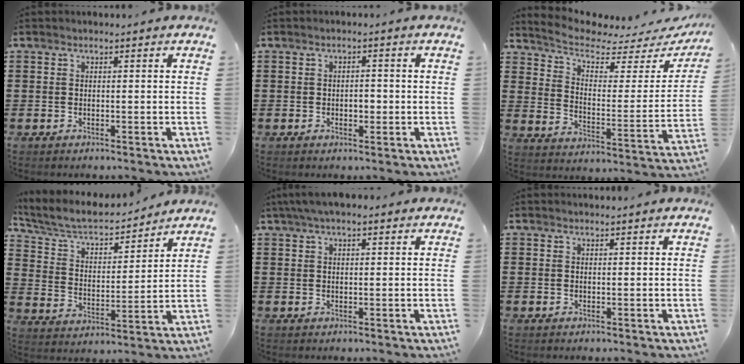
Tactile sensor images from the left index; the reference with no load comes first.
{"total": 2.0, "force": [-0.3, 1.1, 1.6], "torque": [-0.033, 0.004, -0.008]}
{"total": 5.3, "force": [4.6, 1.4, 2.3], "torque": [-0.072, -0.037, 0.075]}
{"total": 6.3, "force": [5.5, 1.8, 2.5], "torque": [-0.075, -0.034, 0.091]}
{"total": 3.0, "force": [2.0, 1.0, 2.1], "torque": [-0.044, 0.008, 0.035]}
{"total": 0.6, "force": [0.6, 0.0, 0.2], "torque": [-0.006, -0.002, 0.012]}